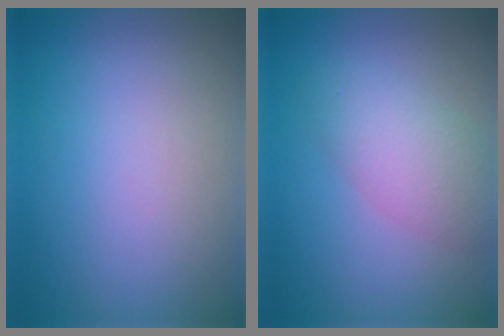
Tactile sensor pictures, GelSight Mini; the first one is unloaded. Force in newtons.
{"total": 3.8, "press": 3.8, "slide": 0.2}